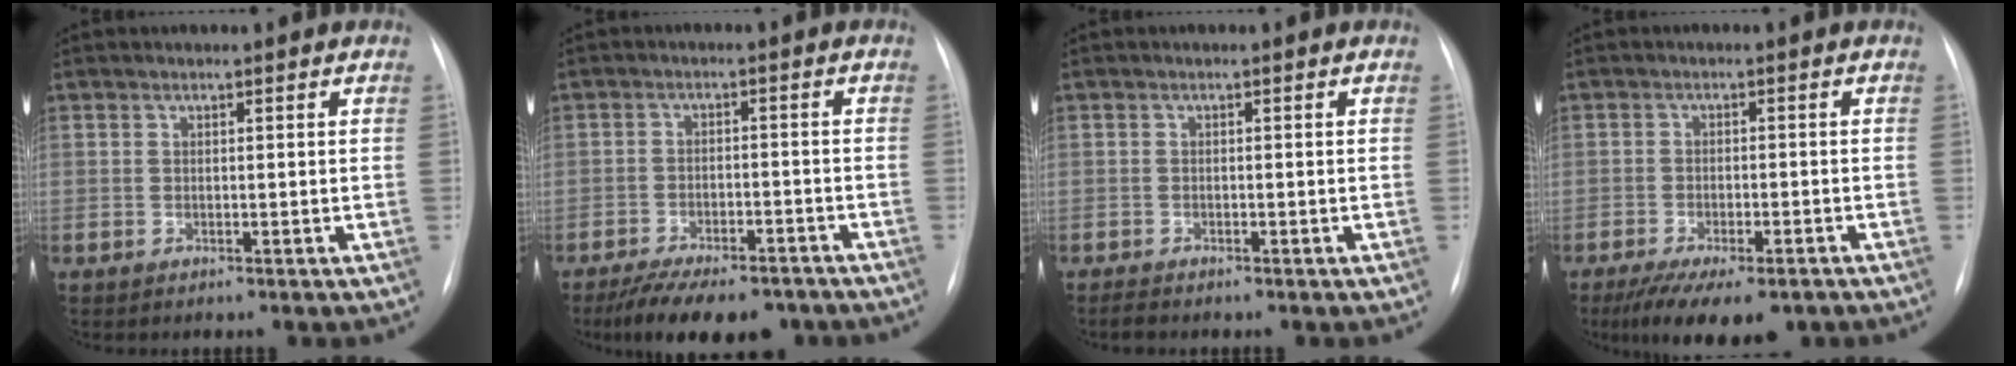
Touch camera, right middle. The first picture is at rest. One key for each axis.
{"total": 13.8, "fx": -11.0, "fy": 5.2, "fz": 6.7, "tx": -0.115, "ty": -0.003, "tz": -0.157}
{"total": 1.0, "fx": -0.9, "fy": 0.3, "fz": 0.3, "tx": -0.010, "ty": -0.001, "tz": -0.017}
{"total": 11.4, "fx": -8.0, "fy": 4.2, "fz": 6.9, "tx": -0.106, "ty": -0.012, "tz": -0.117}